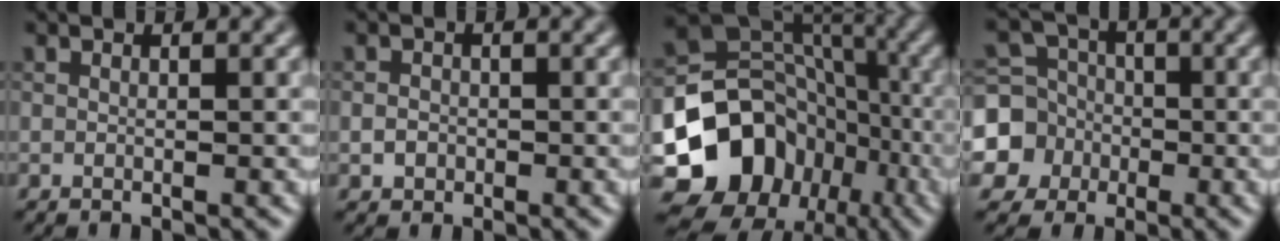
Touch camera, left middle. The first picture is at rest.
{"total": 1.2, "force": [-0.3, 1.1, 0.4], "torque": [-0.005, -0.002, -0.010]}
{"total": 13.6, "force": [-5.7, 11.0, 5.6], "torque": [-0.121, 0.014, -0.105]}
{"total": 7.6, "force": [-1.6, 7.1, 1.9], "torque": [-0.047, 0.004, -0.060]}